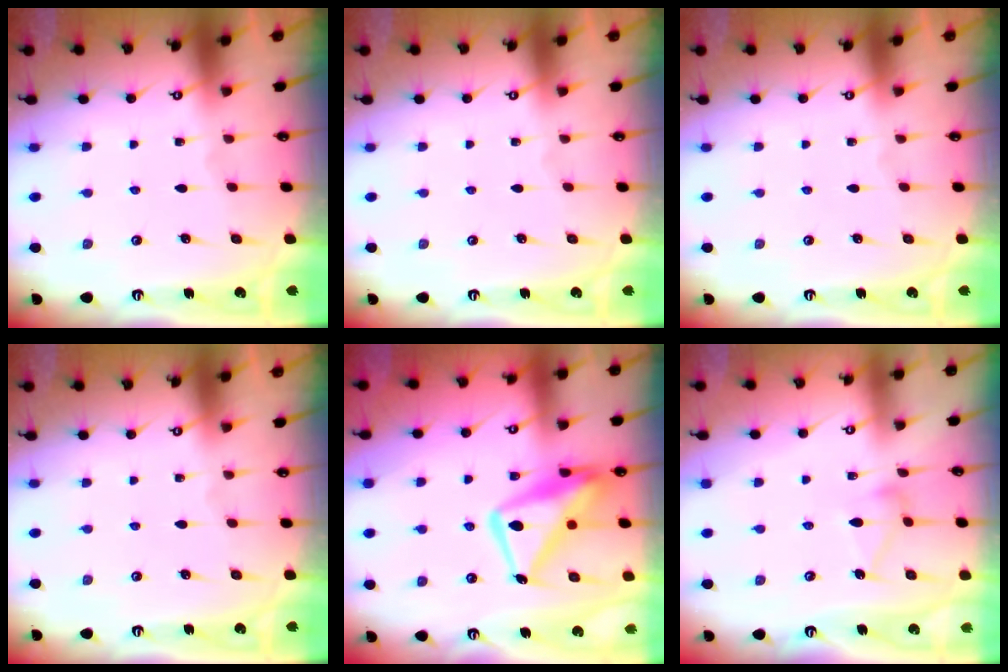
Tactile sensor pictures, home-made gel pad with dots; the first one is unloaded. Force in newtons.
{"total": 0.0}
{"total": 0.0}
{"total": 0.0}
{"total": 15.0, "press": 14.9, "slide": 1.6}
{"total": 8.9, "press": 8.9, "slide": 0.4}